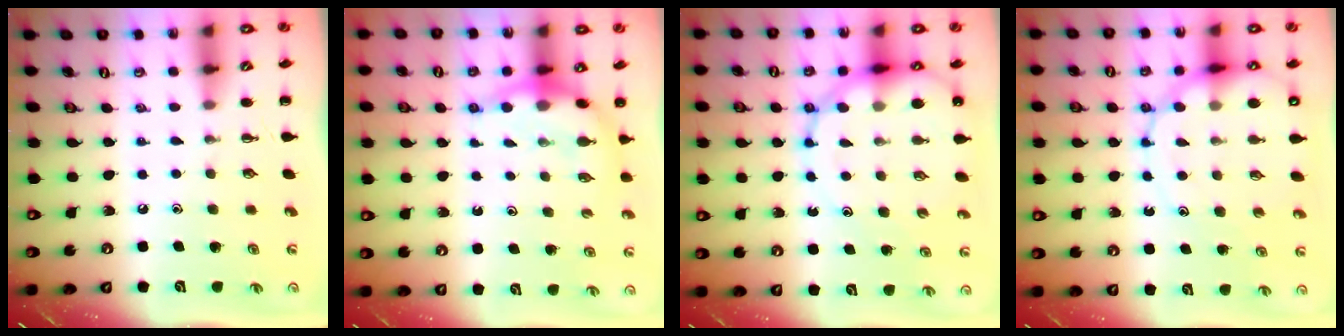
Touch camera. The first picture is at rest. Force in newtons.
{"total": 8.8, "press": 8.7, "slide": 1.4}
{"total": 16.2, "press": 15.6, "slide": 4.3}
{"total": 13.4, "press": 13.0, "slide": 3.1}